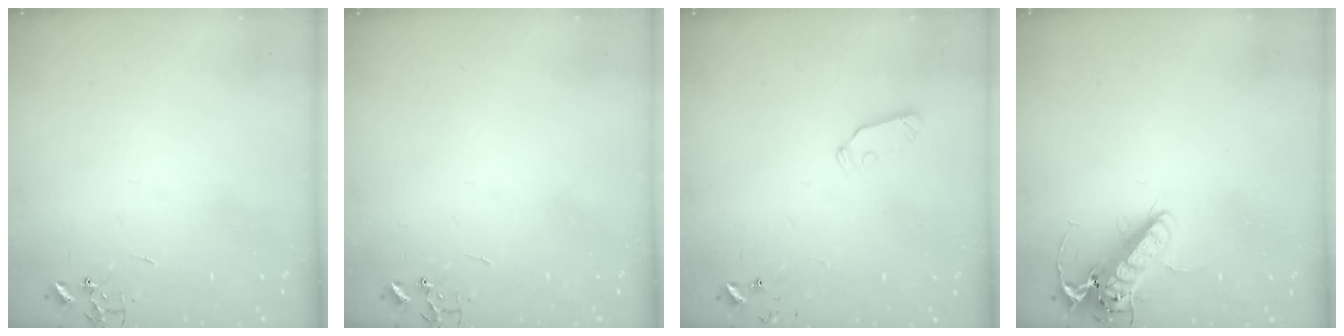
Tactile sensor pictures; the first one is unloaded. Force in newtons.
{"total": 0.0}
{"total": 5.3, "press": 5.3, "slide": 0.1}
{"total": 13.5, "press": 13.2, "slide": 2.7}